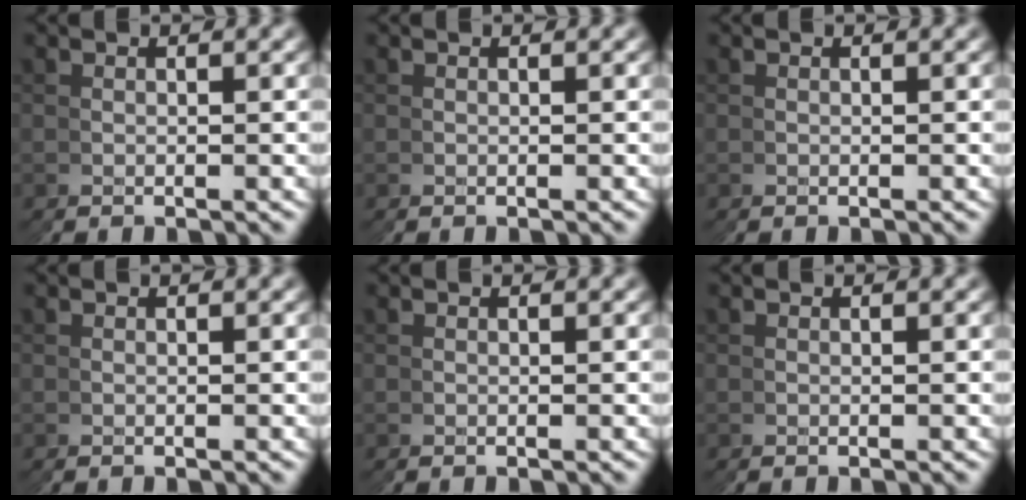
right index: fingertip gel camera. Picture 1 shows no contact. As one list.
[{"total": 0.0}, {"total": 0.0}, {"total": 0.0}, {"total": 0.0}, {"total": 0.0}]